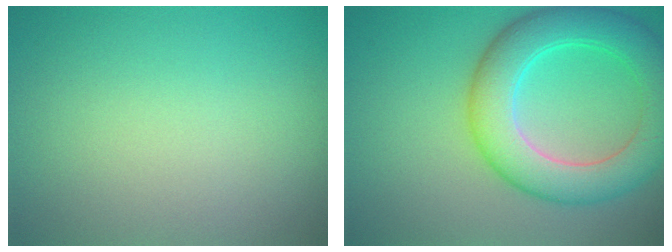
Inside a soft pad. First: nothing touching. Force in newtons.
{"total": 7.4, "press": 7.4, "slide": 0.3}